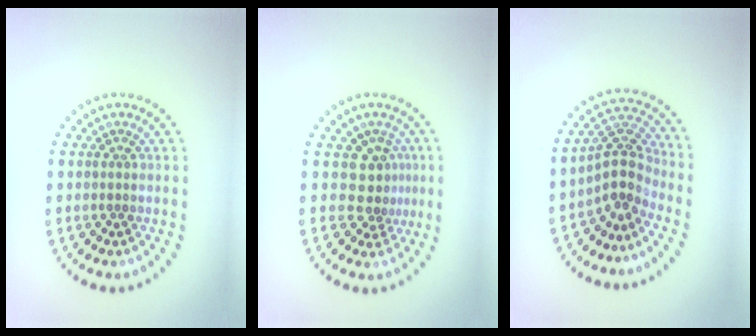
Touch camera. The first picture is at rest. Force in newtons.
{"total": 2.8, "press": 2.1, "slide": 1.8}
{"total": 3.6, "press": 2.6, "slide": 2.4}